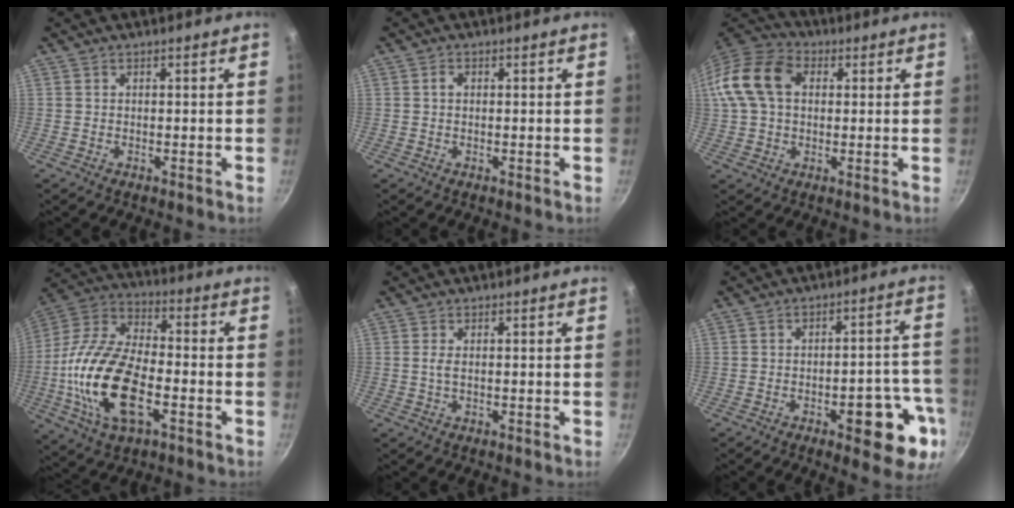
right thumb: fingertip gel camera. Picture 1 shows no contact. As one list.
[{"total": 1.3, "force": [0.1, 1.0, 0.8], "torque": [-0.016, 0.005, 0.001]}, {"total": 14.3, "force": [2.7, 10.1, 9.7], "torque": [-0.173, 0.028, 0.032]}, {"total": 21.4, "force": [-4.9, 10.7, 17.9], "torque": [-0.344, 0.027, -0.105]}, {"total": 1.3, "force": [0.0, 0.4, 1.2], "torque": [-0.028, -0.001, 0.000]}, {"total": 12.8, "force": [-5.1, 5.0, 10.5], "torque": [-0.092, 0.033, -0.061]}]